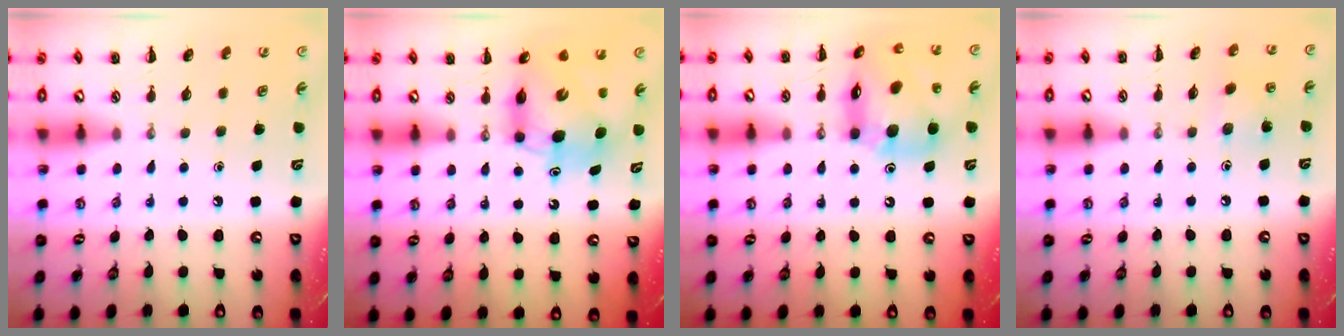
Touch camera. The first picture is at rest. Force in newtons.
{"total": 9.3, "press": 8.9, "slide": 2.6}
{"total": 16.2, "press": 15.6, "slide": 4.3}
{"total": 4.6, "press": 4.4, "slide": 1.3}